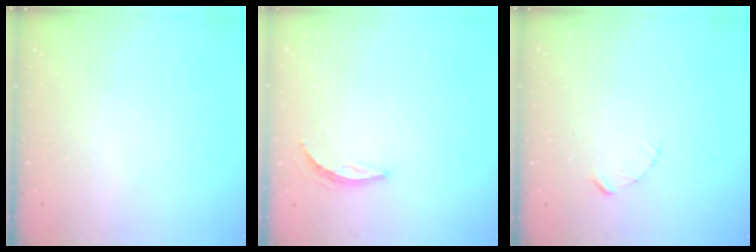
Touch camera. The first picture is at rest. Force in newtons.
{"total": 3.9, "press": 3.9, "slide": 0.4}
{"total": 2.4, "press": 2.4, "slide": 0.2}